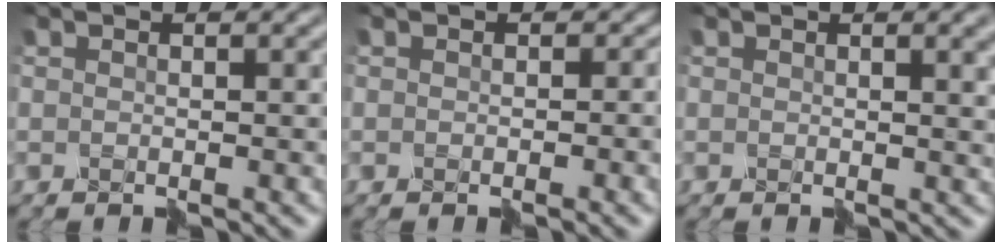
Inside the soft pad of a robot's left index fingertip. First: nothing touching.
{"total": 1.9, "force": [-1.0, 1.6, 0.3], "torque": [0.010, 0.000, -0.014]}
{"total": 4.2, "force": [1.7, 1.8, 3.4], "torque": [-0.019, 0.005, 0.023]}